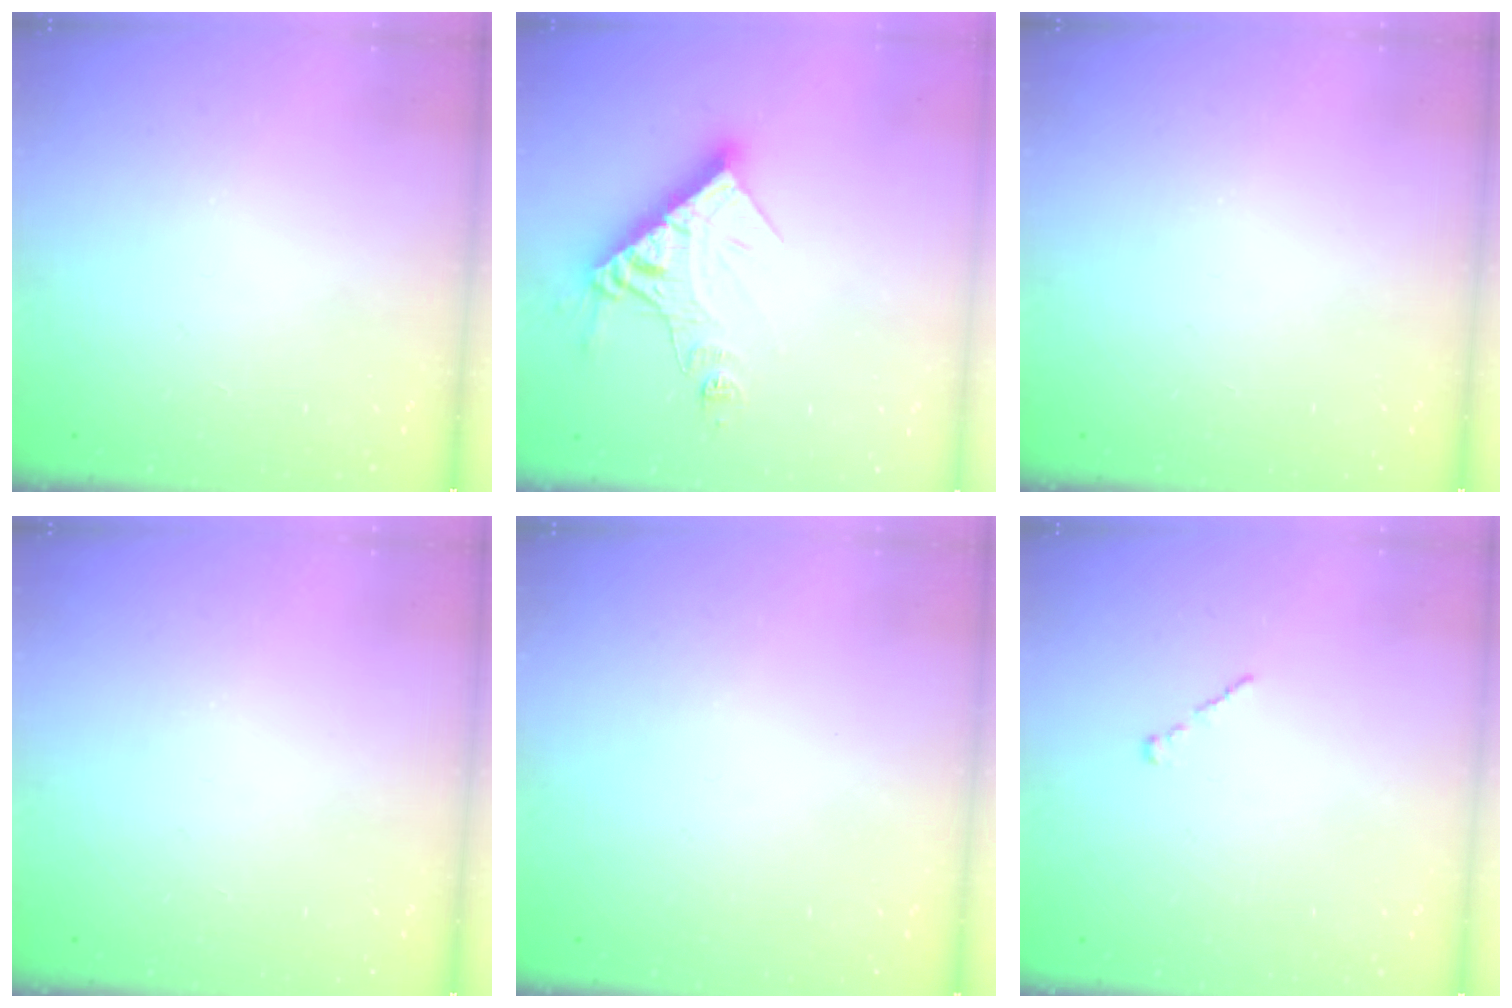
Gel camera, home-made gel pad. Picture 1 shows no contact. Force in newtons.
{"total": 14.0, "press": 13.9, "slide": 1.7}
{"total": 0.0}
{"total": 0.0}
{"total": 0.8, "press": 0.7, "slide": 0.3}
{"total": 1.0, "press": 0.8, "slide": 0.5}